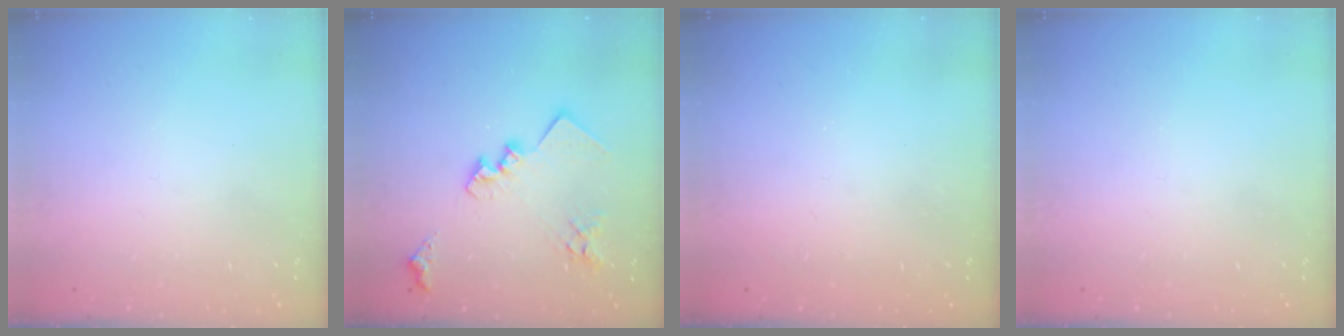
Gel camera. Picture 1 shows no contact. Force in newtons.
{"total": 17.5, "press": 17.4, "slide": 1.2}
{"total": 1.3, "press": 1.2, "slide": 0.2}
{"total": 0.0}